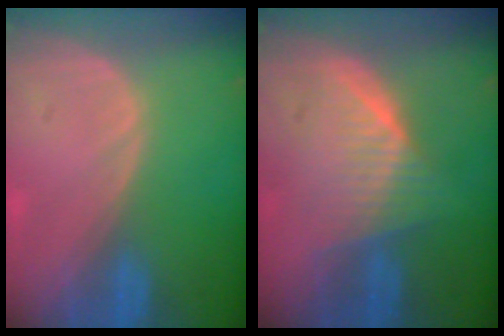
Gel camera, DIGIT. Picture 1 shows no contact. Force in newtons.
{"total": 6.2, "press": 6.1, "slide": 1.2}